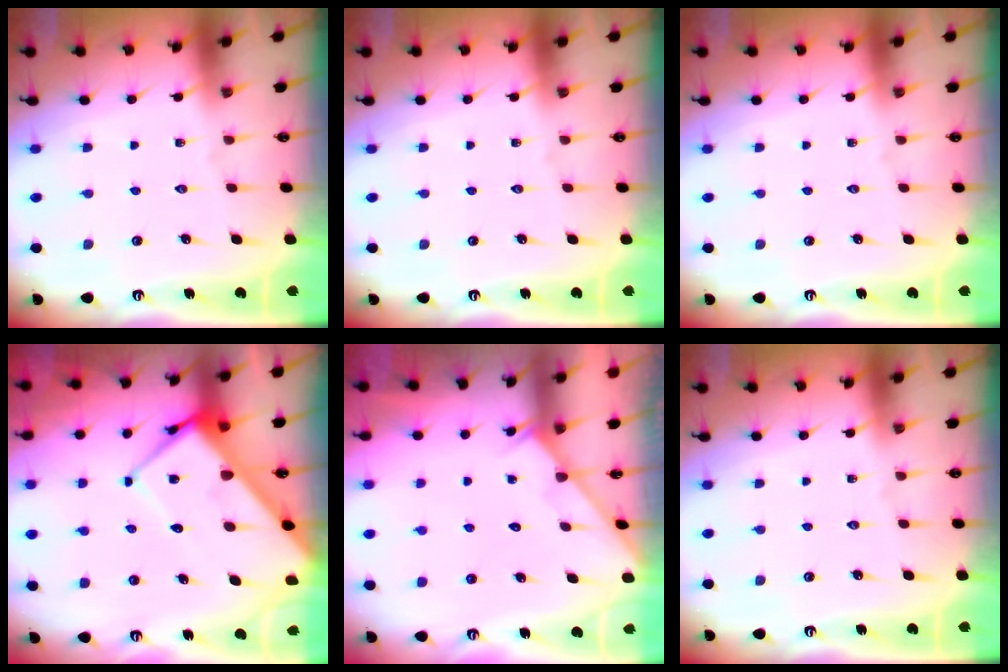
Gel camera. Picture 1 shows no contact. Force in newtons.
{"total": 0.0}
{"total": 0.0}
{"total": 11.8, "press": 11.7, "slide": 1.1}
{"total": 2.9, "press": 2.9, "slide": 0.3}
{"total": 0.0}